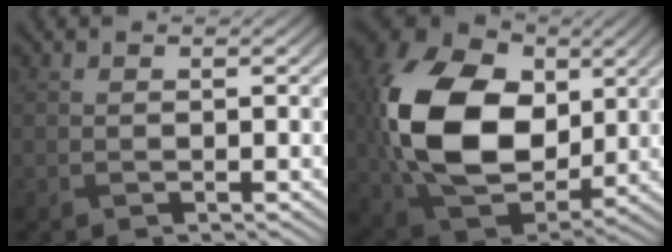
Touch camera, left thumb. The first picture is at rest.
{"total": 18.4, "force": [1.8, 12.9, 13.1], "torque": [-0.315, 0.001, 0.038]}